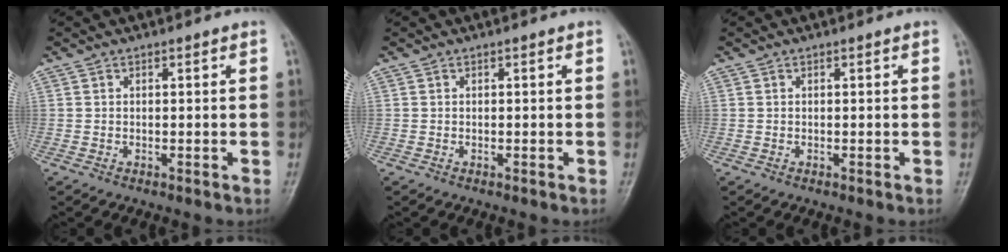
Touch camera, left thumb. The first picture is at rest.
{"total": 0.0}
{"total": 0.0}